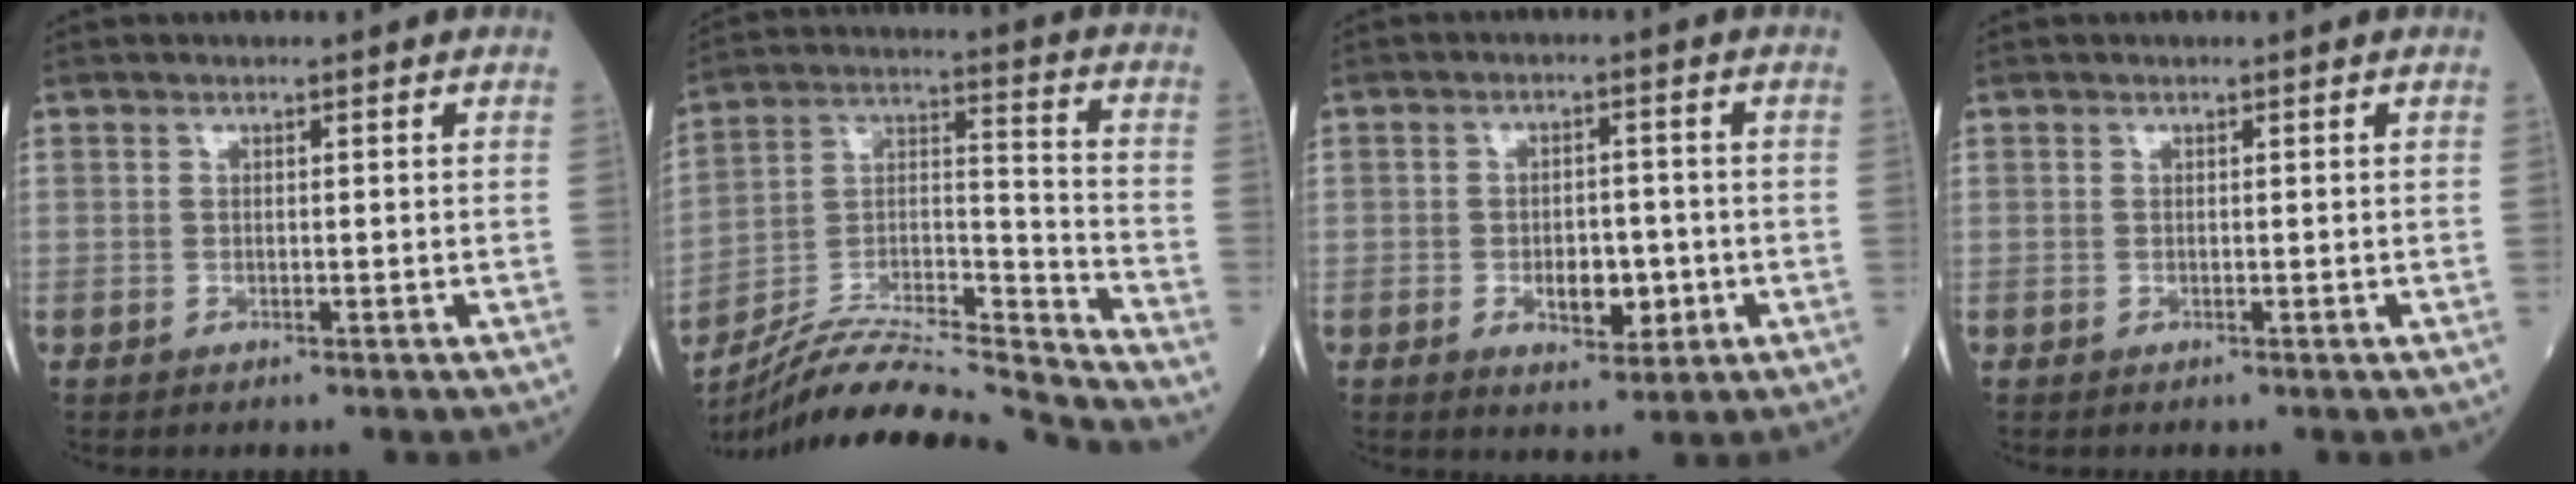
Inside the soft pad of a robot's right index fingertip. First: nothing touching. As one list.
[{"total": 20.7, "force": [-19.7, -0.6, 6.2], "torque": [-0.126, 0.016, -0.331]}, {"total": 5.6, "force": [-1.4, 2.9, 4.5], "torque": [-0.063, 0.001, -0.013]}, {"total": 0.0}]